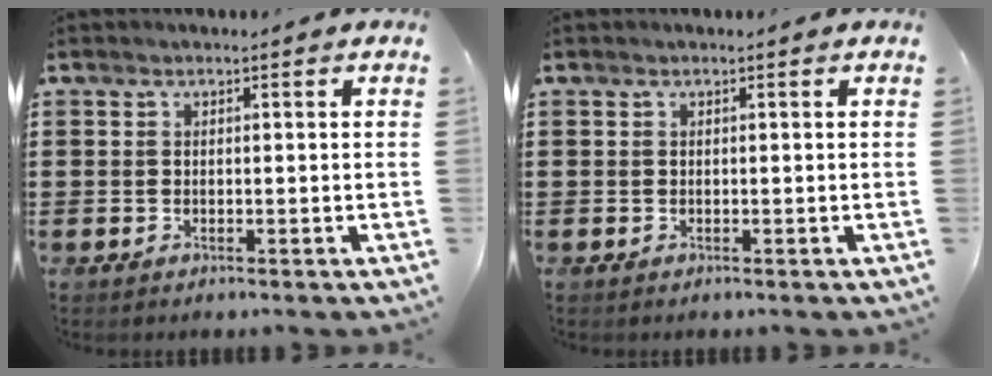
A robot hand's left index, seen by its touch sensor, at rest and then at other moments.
{"total": 0.0}